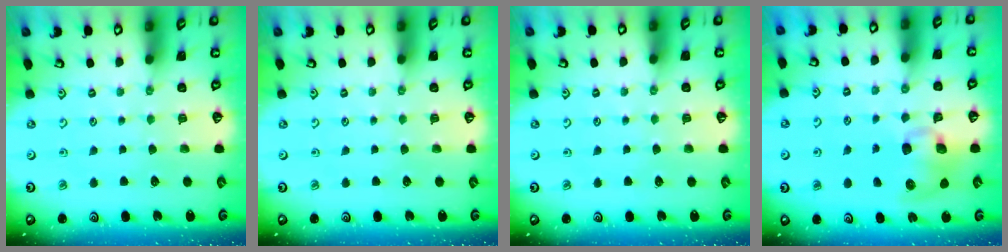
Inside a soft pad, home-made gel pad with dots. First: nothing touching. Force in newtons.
{"total": 0.0}
{"total": 0.0}
{"total": 10.2, "press": 10.1, "slide": 1.5}